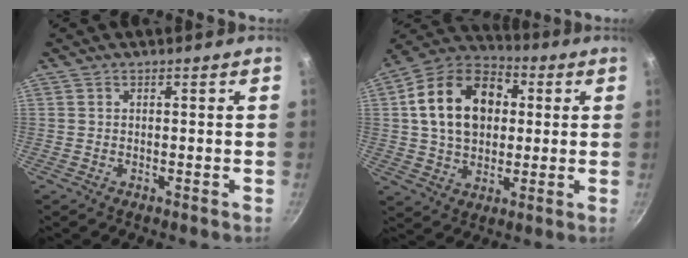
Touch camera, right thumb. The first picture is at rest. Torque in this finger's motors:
{"motor_torque": [-0.38, 2.52, 1.23, 0.44, 0.18]}